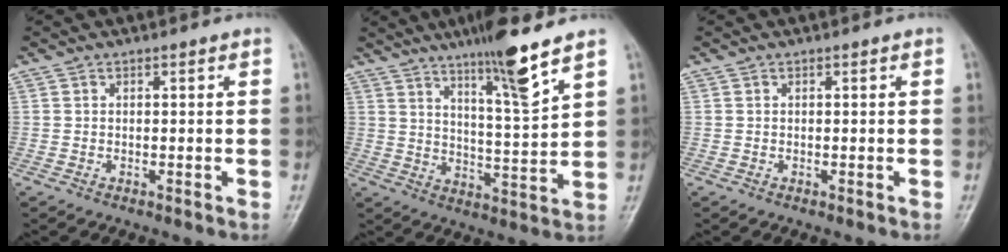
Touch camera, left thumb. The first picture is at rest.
{"total": 11.6, "force": [7.9, 0.7, 8.5], "torque": [-0.138, -0.055, 0.135]}
{"total": 0.0}